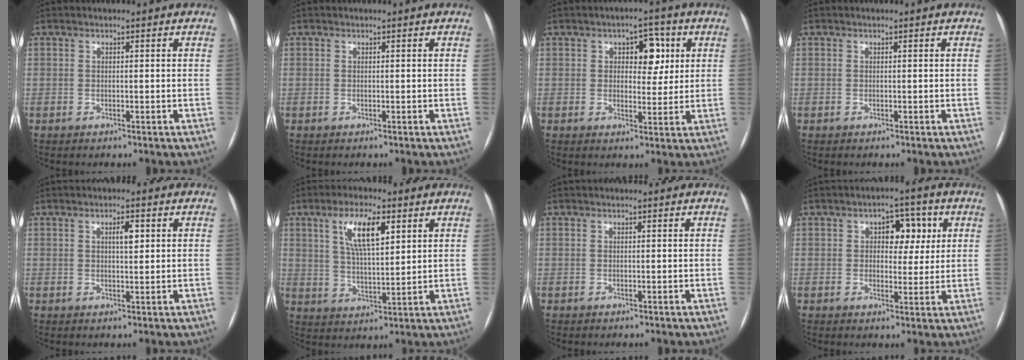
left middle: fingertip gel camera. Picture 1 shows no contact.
{"total": 0.0}
{"total": 5.7, "force": [1.9, 3.2, 4.2], "torque": [-0.050, 0.015, 0.027]}
{"total": 0.0}
{"total": 2.5, "force": [0.8, 0.7, 2.2], "torque": [-0.037, 0.002, 0.013]}
{"total": 8.7, "force": [3.8, 2.4, 7.4], "torque": [-0.138, 0.008, 0.072]}
{"total": 0.0}
{"total": 5.8, "force": [1.8, 3.5, 4.3], "torque": [-0.050, 0.018, 0.025]}